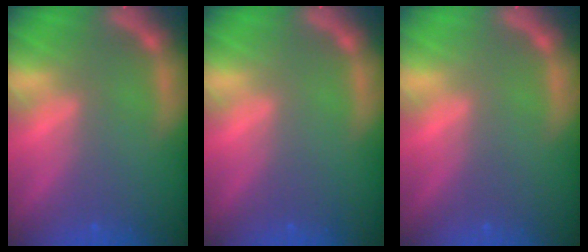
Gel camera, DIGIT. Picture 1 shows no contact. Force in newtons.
{"total": 0.0}
{"total": 0.0}